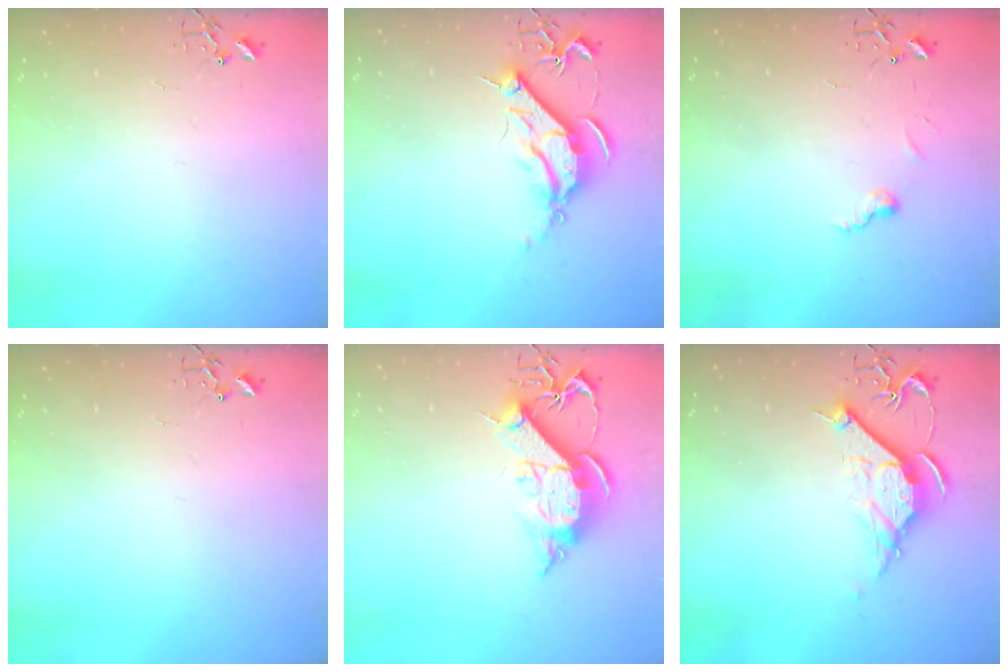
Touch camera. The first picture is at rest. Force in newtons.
{"total": 9.5, "press": 9.4, "slide": 1.0}
{"total": 5.5, "press": 5.5, "slide": 0.6}
{"total": 0.0}
{"total": 13.2, "press": 13.1, "slide": 1.5}
{"total": 10.7, "press": 10.7, "slide": 0.7}